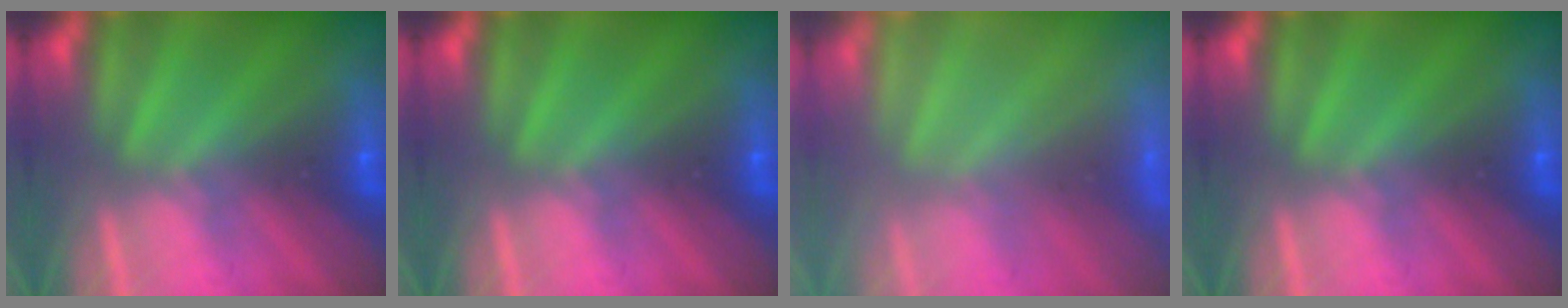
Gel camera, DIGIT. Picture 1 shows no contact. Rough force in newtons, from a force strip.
{"total": 0.0}
{"total": 5.8}
{"total": 0.0}